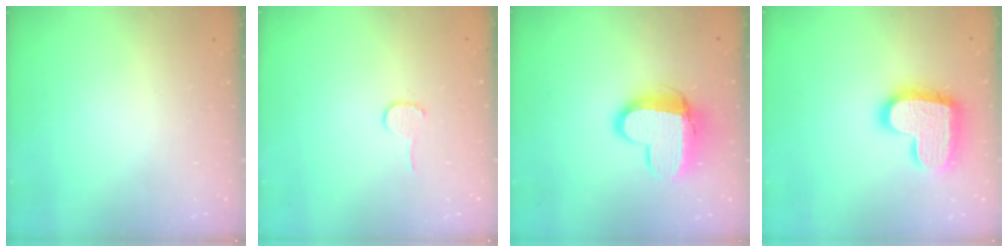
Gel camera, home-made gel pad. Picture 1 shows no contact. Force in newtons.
{"total": 3.9, "press": 3.9, "slide": 0.3}
{"total": 12.5, "press": 12.5, "slide": 1.0}
{"total": 19.4, "press": 19.3, "slide": 1.4}